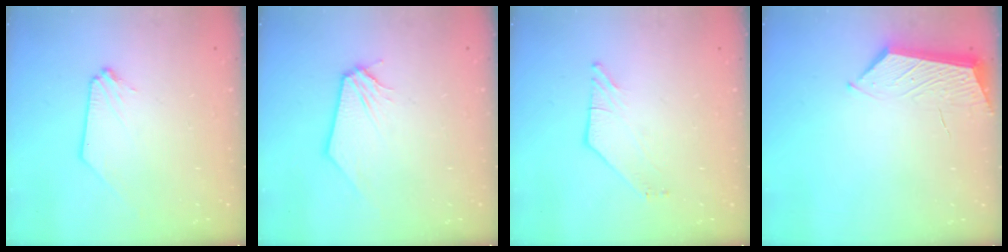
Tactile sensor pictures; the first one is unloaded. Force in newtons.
{"total": 0.0}
{"total": 3.7, "press": 3.7, "slide": 0.5}
{"total": 5.5, "press": 5.5, "slide": 0.7}